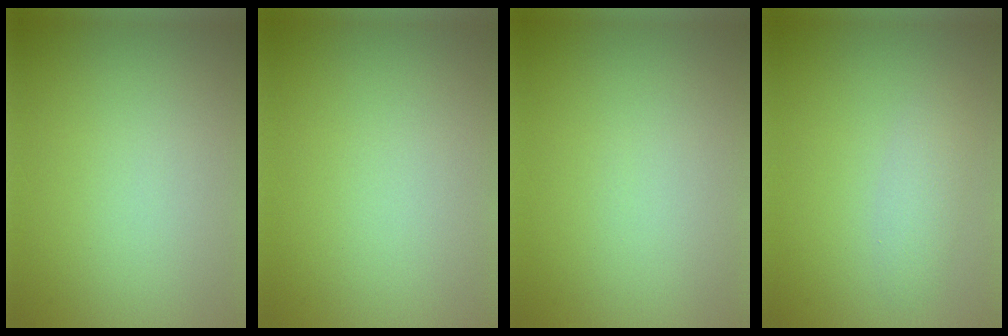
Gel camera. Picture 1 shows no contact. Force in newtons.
{"total": 0.0}
{"total": 0.0}
{"total": 1.7, "press": 1.7, "slide": 0.0}